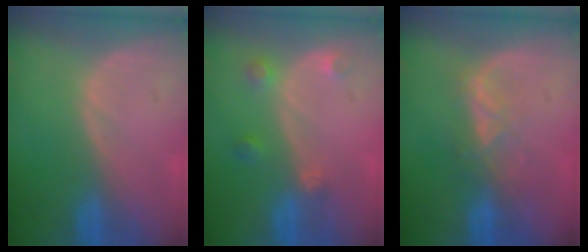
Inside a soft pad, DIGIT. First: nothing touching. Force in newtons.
{"total": 2.6, "press": 2.6, "slide": 0.5}
{"total": 3.4, "press": 3.3, "slide": 0.6}